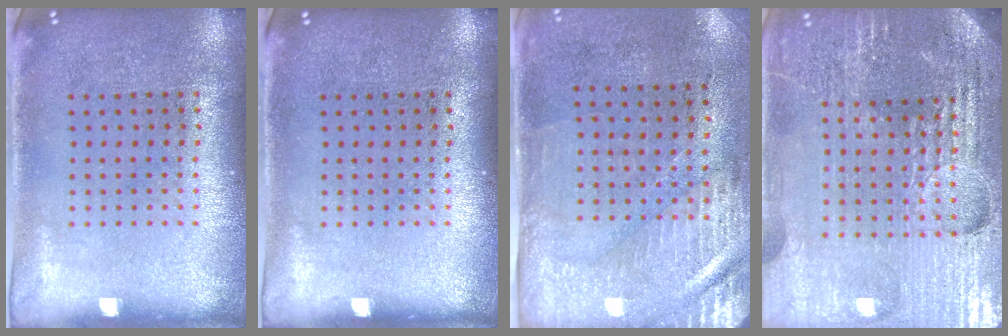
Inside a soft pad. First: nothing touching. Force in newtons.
{"total": 0.0}
{"total": 3.0, "press": 2.5, "slide": 1.6}
{"total": 5.5, "press": 5.0, "slide": 2.3}